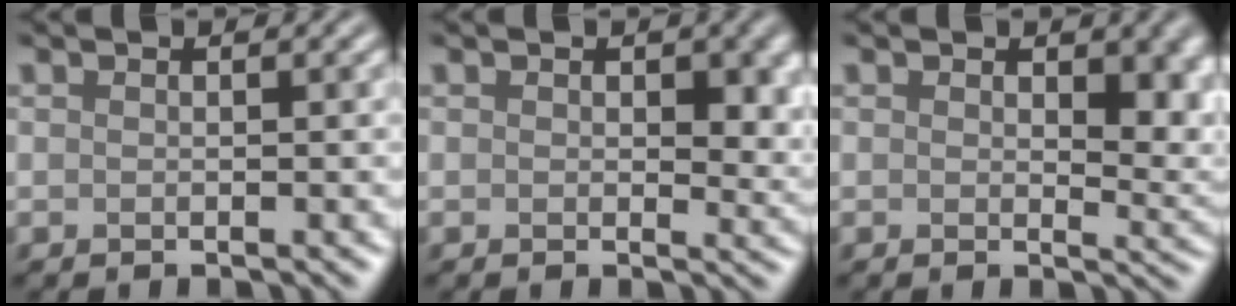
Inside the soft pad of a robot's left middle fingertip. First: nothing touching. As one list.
[{"total": 3.4, "force": [0.7, 2.0, 2.7], "torque": [-0.031, -0.006, 0.009]}, {"total": 4.5, "force": [1.2, 2.6, 3.5], "torque": [-0.037, -0.009, 0.021]}]